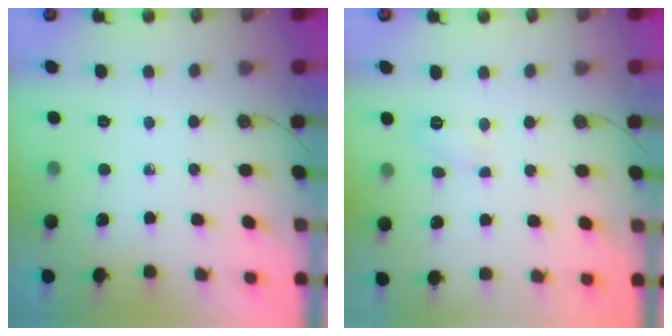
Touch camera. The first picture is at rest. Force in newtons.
{"total": 4.4, "press": 4.3, "slide": 0.7}